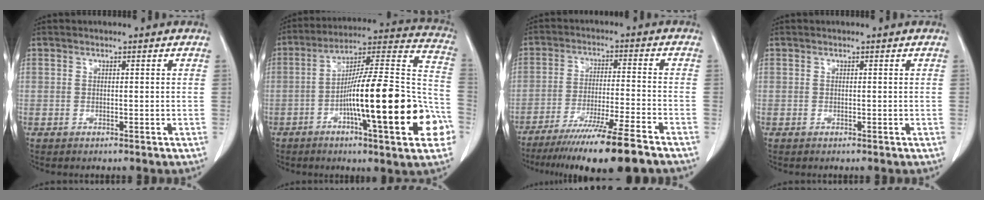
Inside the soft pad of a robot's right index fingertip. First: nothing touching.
{"total": 24.7, "force": [-7.6, 3.0, 23.4], "torque": [-0.290, 0.014, -0.113]}
{"total": 15.3, "force": [-11.9, -0.7, 9.5], "torque": [-0.147, -0.042, -0.191]}
{"total": 0.0}